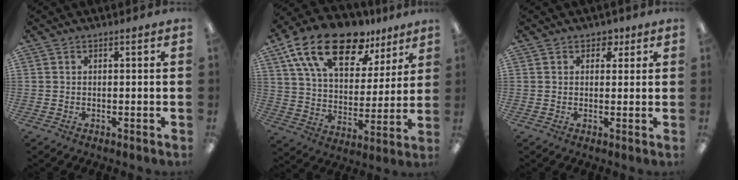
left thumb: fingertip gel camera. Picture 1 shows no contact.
{"total": 21.3, "force": [13.9, 10.2, 12.4], "torque": [-0.222, -0.068, 0.246]}
{"total": 3.0, "force": [1.6, 2.3, 1.1], "torque": [0.000, -0.004, 0.024]}